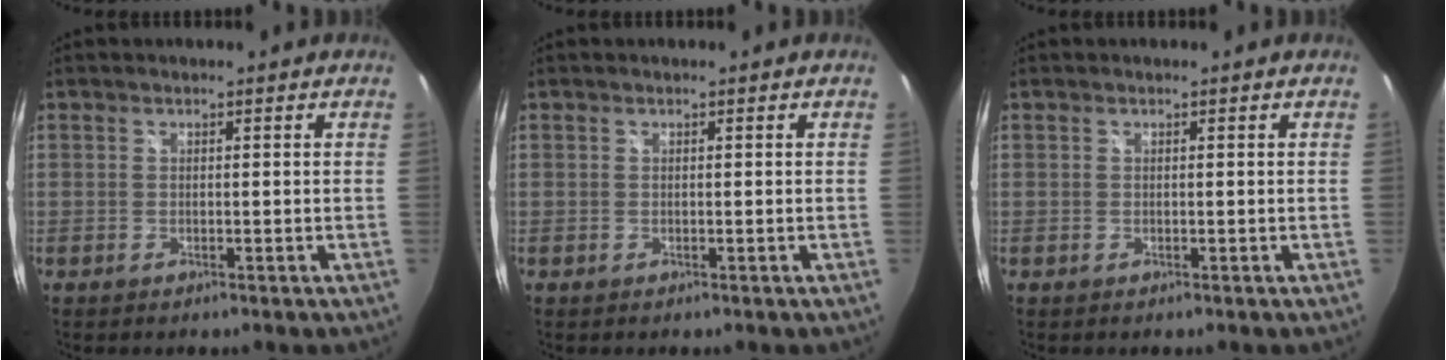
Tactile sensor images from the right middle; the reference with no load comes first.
{"total": 0.0}
{"total": 0.0}